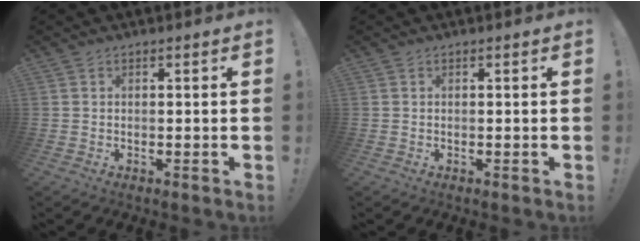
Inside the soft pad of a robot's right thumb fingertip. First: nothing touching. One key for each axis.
{"total": 0.0}